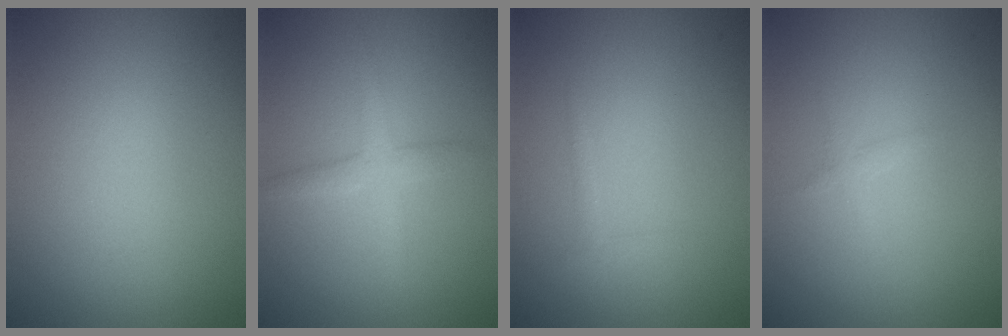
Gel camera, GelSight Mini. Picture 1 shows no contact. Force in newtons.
{"total": 2.3, "press": 2.3, "slide": 0.1}
{"total": 0.6, "press": 0.6, "slide": 0.1}
{"total": 0.7, "press": 0.7, "slide": 0.0}